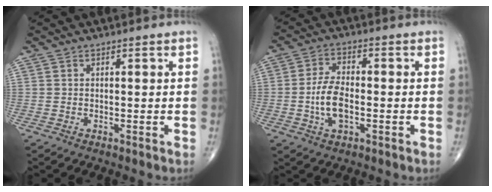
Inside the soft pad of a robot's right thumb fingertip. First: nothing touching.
{"total": 7.3, "force": [-1.5, 3.7, 6.2], "torque": [-0.122, 0.010, -0.028]}